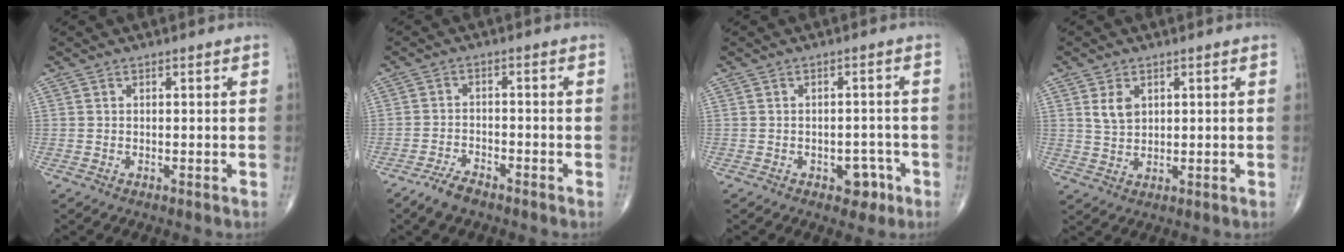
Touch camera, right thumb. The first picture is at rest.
{"total": 4.2, "force": [-3.4, 1.3, 2.1], "torque": [-0.045, 0.011, -0.066]}
{"total": 3.8, "force": [-1.9, 2.5, 2.1], "torque": [-0.003, 0.016, -0.023]}
{"total": 4.0, "force": [1.6, 2.7, 2.6], "torque": [-0.039, -0.010, 0.036]}